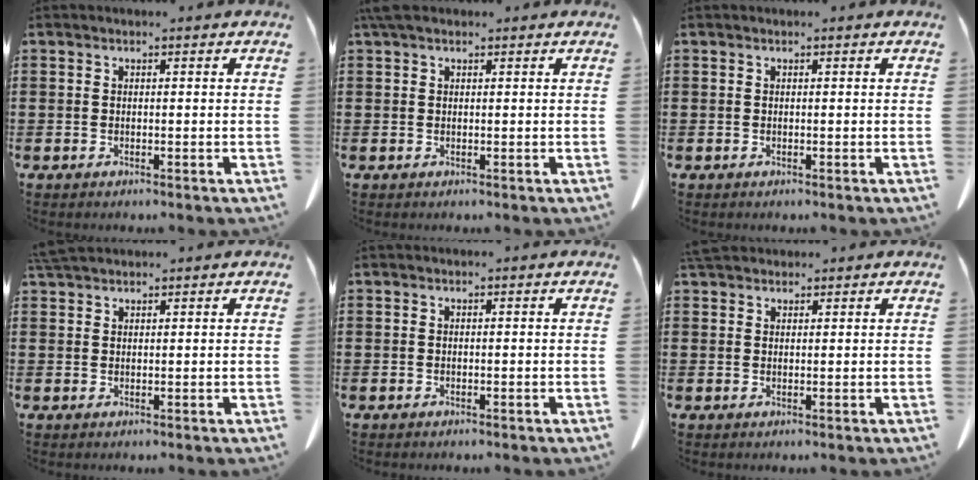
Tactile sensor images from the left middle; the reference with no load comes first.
{"total": 1.9, "force": [1.2, 0.8, 1.2], "torque": [-0.029, 0.004, 0.023]}
{"total": 0.0}
{"total": 2.7, "force": [2.5, 0.5, 1.0], "torque": [-0.028, 0.000, 0.049]}
{"total": 0.0}
{"total": 3.0, "force": [2.6, 1.1, 1.0], "torque": [-0.028, 0.002, 0.052]}